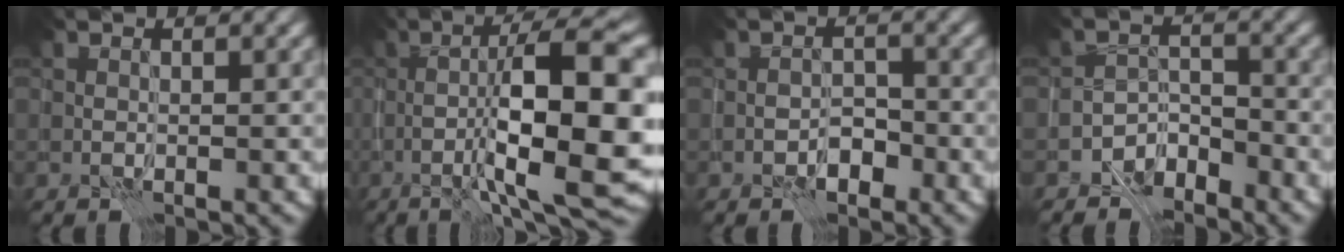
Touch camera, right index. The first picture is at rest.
{"total": 13.0, "force": [-1.5, 3.1, 12.5], "torque": [-0.192, 0.010, -0.026]}
{"total": 2.1, "force": [-1.3, 1.2, 1.2], "torque": [-0.015, 0.009, -0.024]}
{"total": 3.7, "force": [-3.2, 1.5, 1.0], "torque": [-0.011, 0.007, -0.066]}